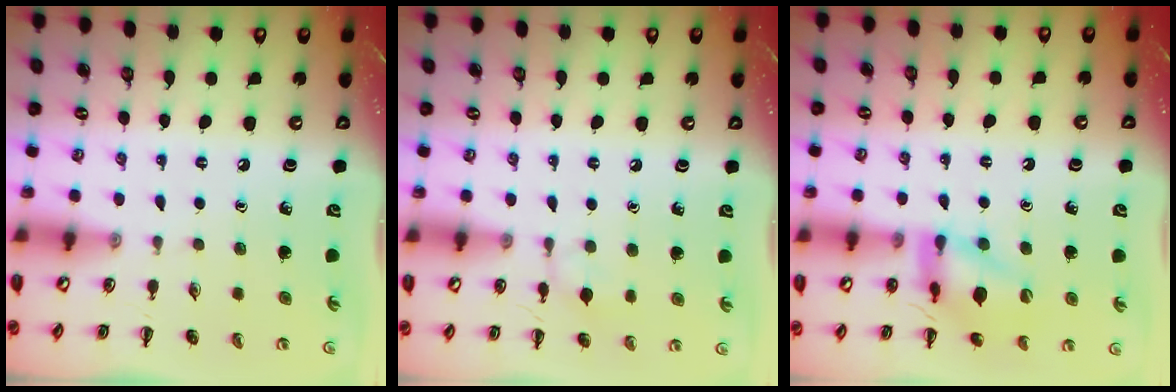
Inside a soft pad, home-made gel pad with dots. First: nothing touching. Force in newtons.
{"total": 6.1, "press": 5.8, "slide": 2.0}
{"total": 14.7, "press": 14.6, "slide": 1.4}